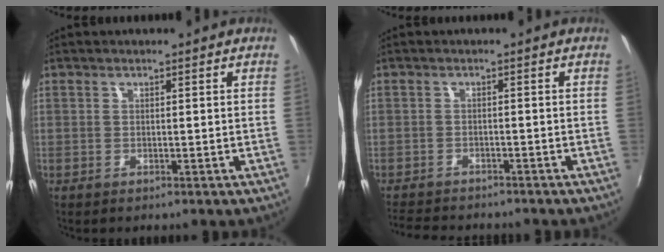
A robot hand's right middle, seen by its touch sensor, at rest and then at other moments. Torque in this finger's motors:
{"motor_torque": [0.14, -0.17, 0.01, 0.02]}